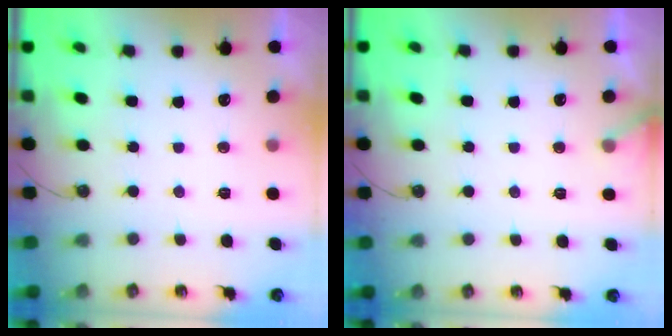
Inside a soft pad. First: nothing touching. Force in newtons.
{"total": 4.7, "press": 4.6, "slide": 0.4}